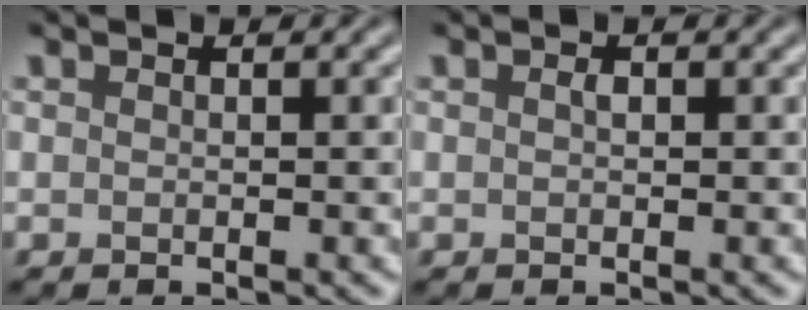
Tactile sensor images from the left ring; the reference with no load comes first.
{"total": 0.5, "force": [0.1, 0.3, 0.4], "torque": [-0.010, 0.000, 0.000]}